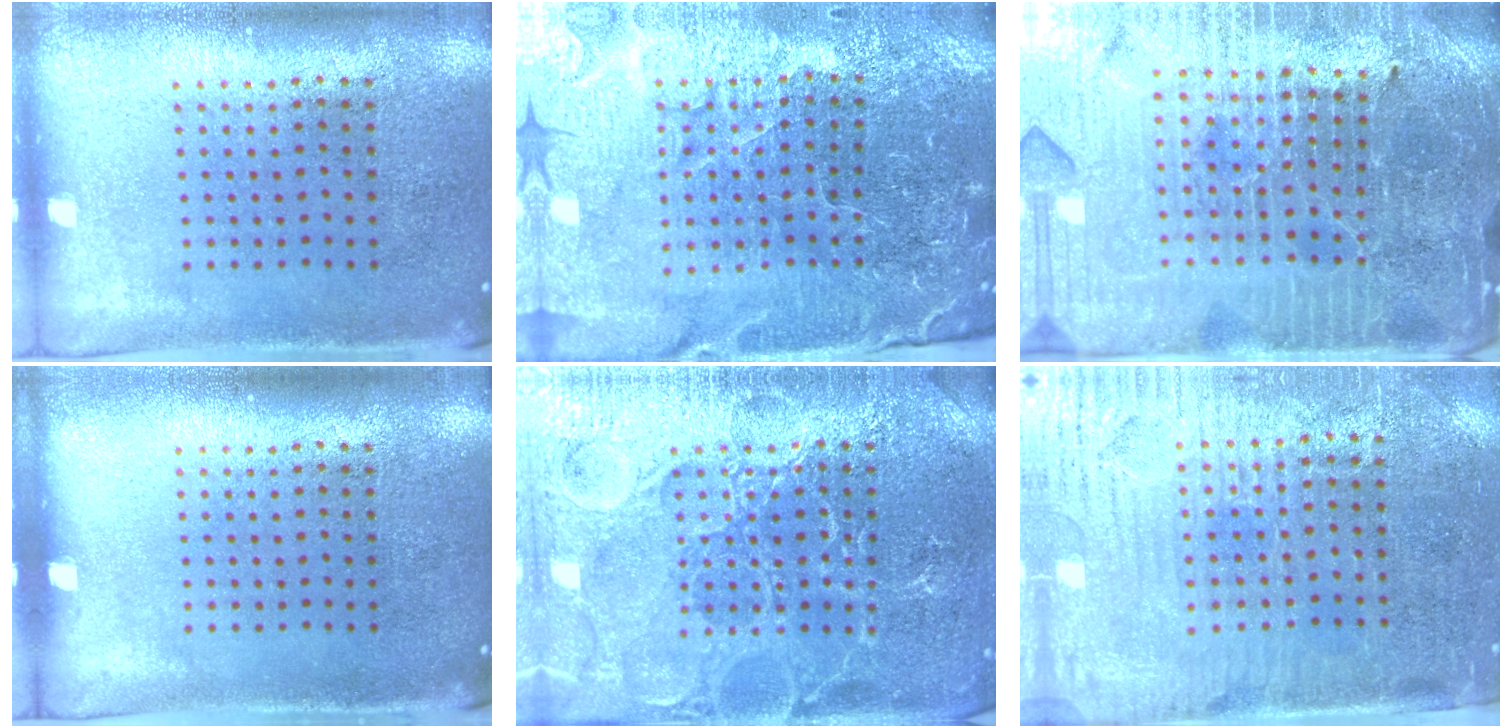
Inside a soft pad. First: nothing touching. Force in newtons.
{"total": 4.9, "press": 4.7, "slide": 1.4}
{"total": 5.4, "press": 5.0, "slide": 1.9}
{"total": 0.0}
{"total": 5.0, "press": 4.9, "slide": 0.7}
{"total": 3.9, "press": 3.4, "slide": 1.7}